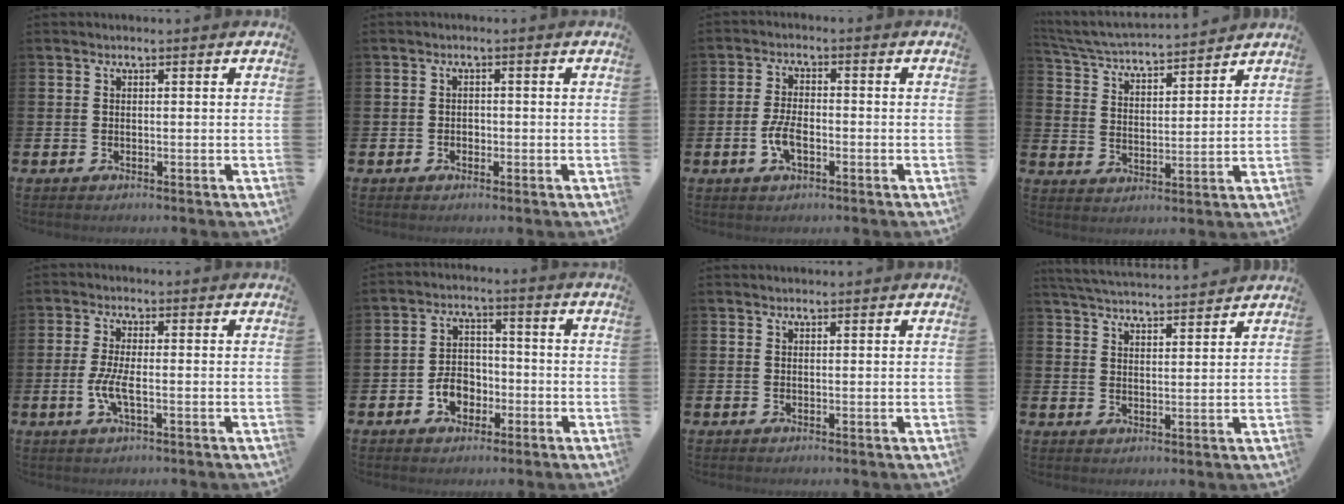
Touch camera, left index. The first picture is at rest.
{"total": 0.9, "force": [-0.4, 0.8, 0.3], "torque": [-0.004, 0.002, -0.010]}
{"total": 4.2, "force": [-1.2, 1.9, 3.6], "torque": [-0.073, -0.001, -0.026]}
{"total": 4.9, "force": [4.8, 0.2, 0.7], "torque": [-0.040, -0.040, 0.081]}
{"total": 3.6, "force": [-0.9, 0.7, 3.4], "torque": [-0.070, 0.000, -0.017]}
{"total": 4.3, "force": [-2.0, 3.2, 2.1], "torque": [-0.032, 0.004, -0.043]}
{"total": 0.7, "force": [0.6, 0.2, 0.0], "torque": [0.010, -0.002, 0.010]}
{"total": 4.6, "force": [4.6, 0.2, 0.3], "torque": [-0.026, -0.029, 0.083]}